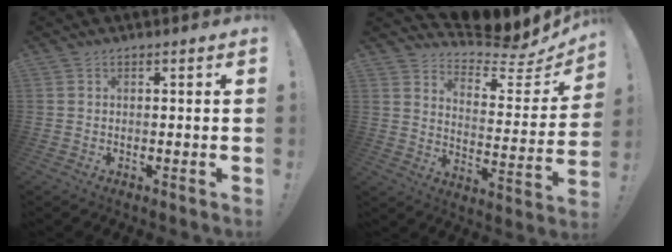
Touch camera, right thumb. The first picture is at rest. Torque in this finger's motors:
{"motor_torque": [-0.66, 0.83, -0.39, 1.99, 0.04]}